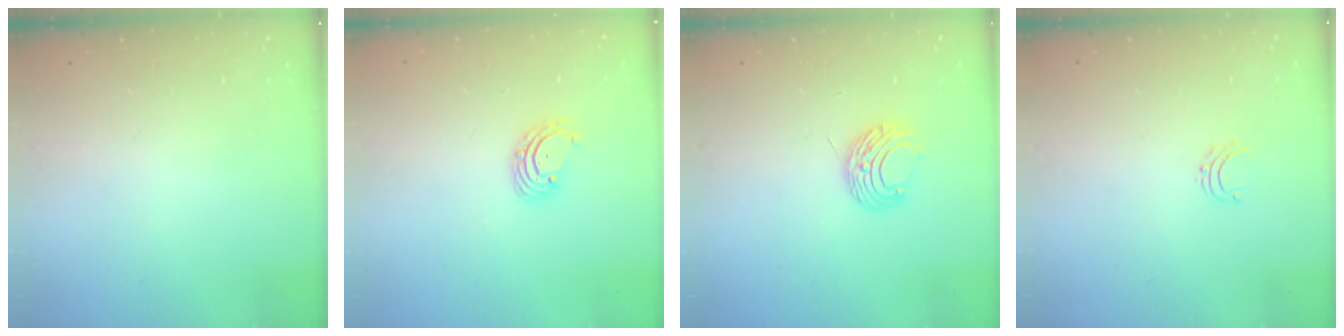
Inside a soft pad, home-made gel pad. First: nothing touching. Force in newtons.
{"total": 3.3, "press": 3.3, "slide": 0.5}
{"total": 8.0, "press": 7.9, "slide": 0.6}
{"total": 3.7, "press": 3.7, "slide": 0.3}